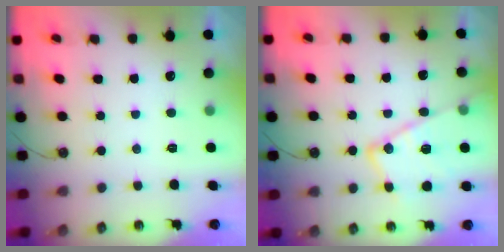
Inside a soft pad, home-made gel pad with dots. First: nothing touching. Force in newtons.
{"total": 17.2, "press": 17.2, "slide": 1.3}